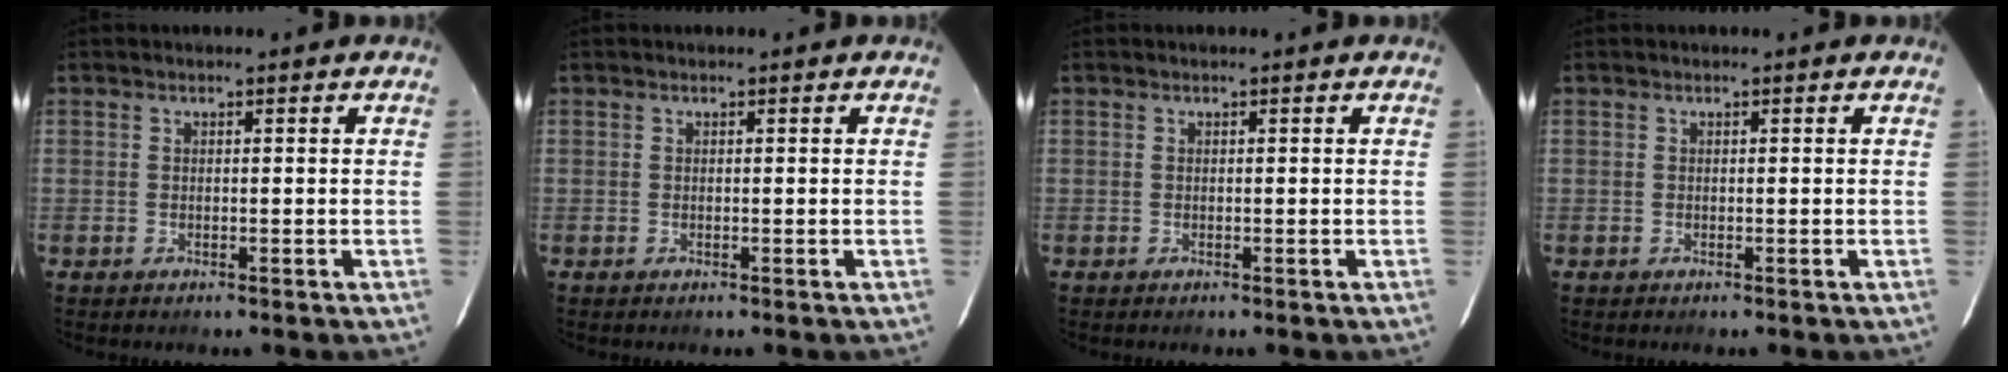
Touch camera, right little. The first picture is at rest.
{"total": 0.0}
{"total": 0.0}
{"total": 0.0}